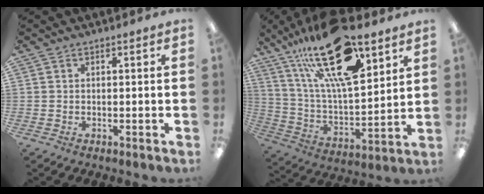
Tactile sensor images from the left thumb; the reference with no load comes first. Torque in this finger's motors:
{"motor_torque": [2.53, 2.48, 1.69, -1.08, 0.26]}